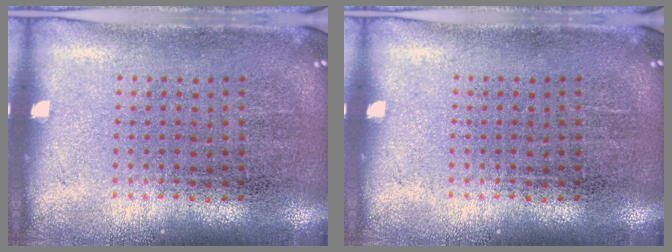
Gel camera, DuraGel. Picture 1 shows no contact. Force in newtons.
{"total": 0.0}